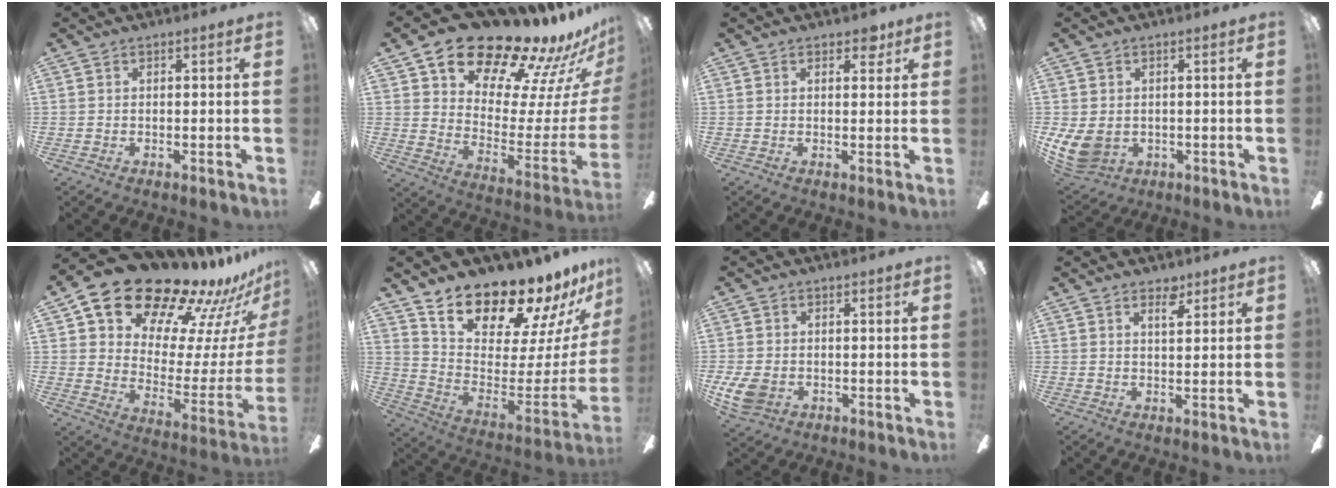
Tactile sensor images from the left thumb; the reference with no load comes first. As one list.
[{"total": 21.4, "force": [17.2, 8.1, 9.9], "torque": [-0.136, -0.136, 0.290]}, {"total": 3.1, "force": [1.9, 1.6, 1.8], "torque": [-0.006, -0.008, 0.027]}, {"total": 7.9, "force": [-0.8, 6.2, 4.8], "torque": [-0.114, -0.003, -0.011]}, {"total": 21.4, "force": [17.8, 8.8, 8.1], "torque": [-0.129, -0.138, 0.316]}, {"total": 17.6, "force": [15.8, 5.0, 6.1], "torque": [-0.102, -0.141, 0.276]}, {"total": 6.9, "force": [-1.7, 5.2, 4.2], "torque": [-0.108, 0.005, -0.029]}, {"total": 3.6, "force": [2.5, 1.4, 2.2], "torque": [-0.026, -0.009, 0.040]}]